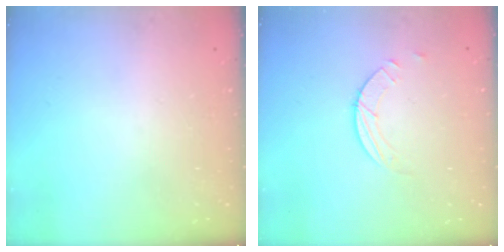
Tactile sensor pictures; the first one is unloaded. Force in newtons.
{"total": 2.6, "press": 2.6, "slide": 0.3}